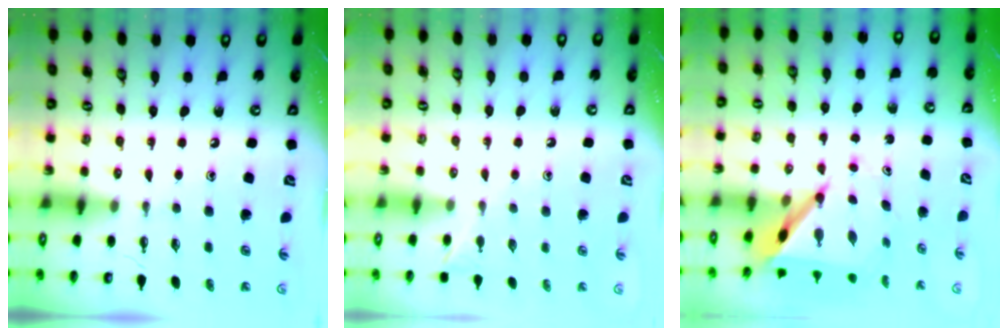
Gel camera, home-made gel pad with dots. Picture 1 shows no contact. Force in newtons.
{"total": 3.4, "press": 3.4, "slide": 0.4}
{"total": 6.7, "press": 6.7, "slide": 0.5}